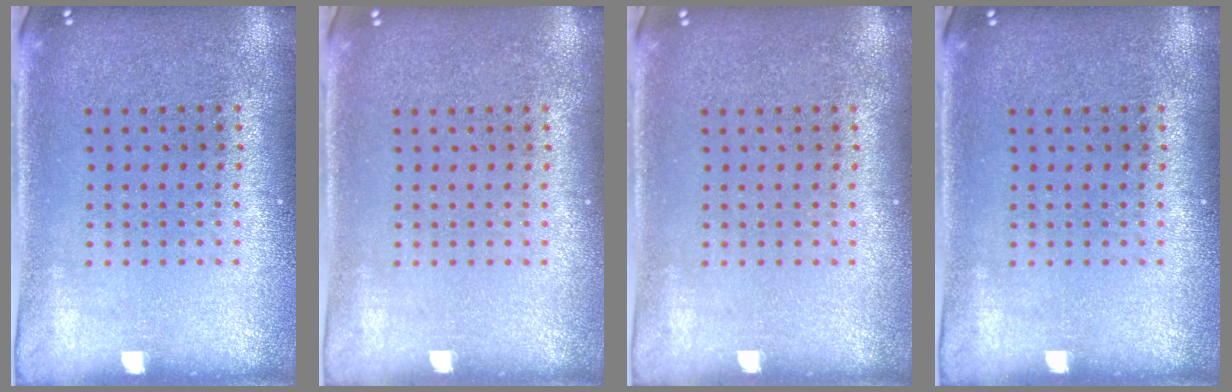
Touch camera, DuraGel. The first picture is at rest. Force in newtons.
{"total": 0.0}
{"total": 0.0}
{"total": 0.0}